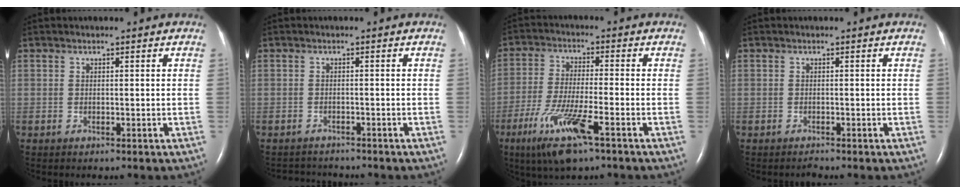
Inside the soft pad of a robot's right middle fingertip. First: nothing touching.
{"total": 3.3, "force": [-3.3, 0.4, -0.2], "torque": [0.002, -0.009, -0.048]}
{"total": 10.4, "force": [-5.7, 1.0, 8.7], "torque": [-0.182, -0.028, -0.103]}
{"total": 0.7, "force": [-0.6, -0.1, 0.1], "torque": [-0.003, -0.003, -0.009]}